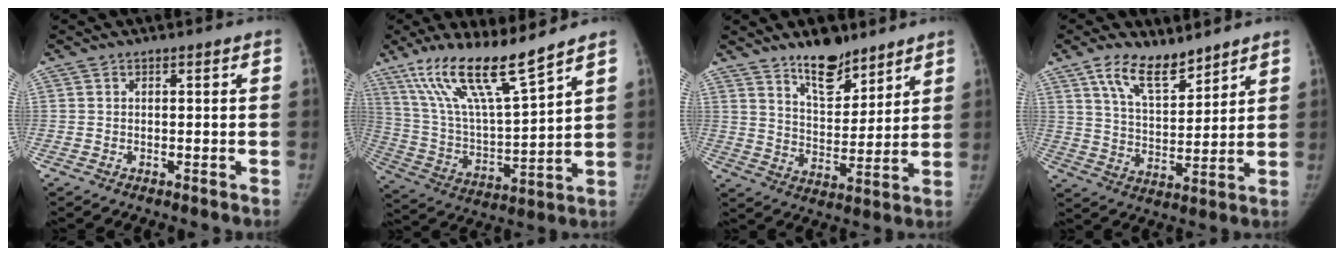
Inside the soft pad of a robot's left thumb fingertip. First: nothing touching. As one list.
[{"total": 17.3, "force": [12.4, 2.3, 11.9], "torque": [-0.209, -0.062, 0.243]}, {"total": 11.0, "force": [8.4, 4.7, 5.4], "torque": [-0.059, -0.067, 0.148]}, {"total": 10.5, "force": [7.6, 4.4, 5.7], "torque": [-0.082, -0.051, 0.146]}]